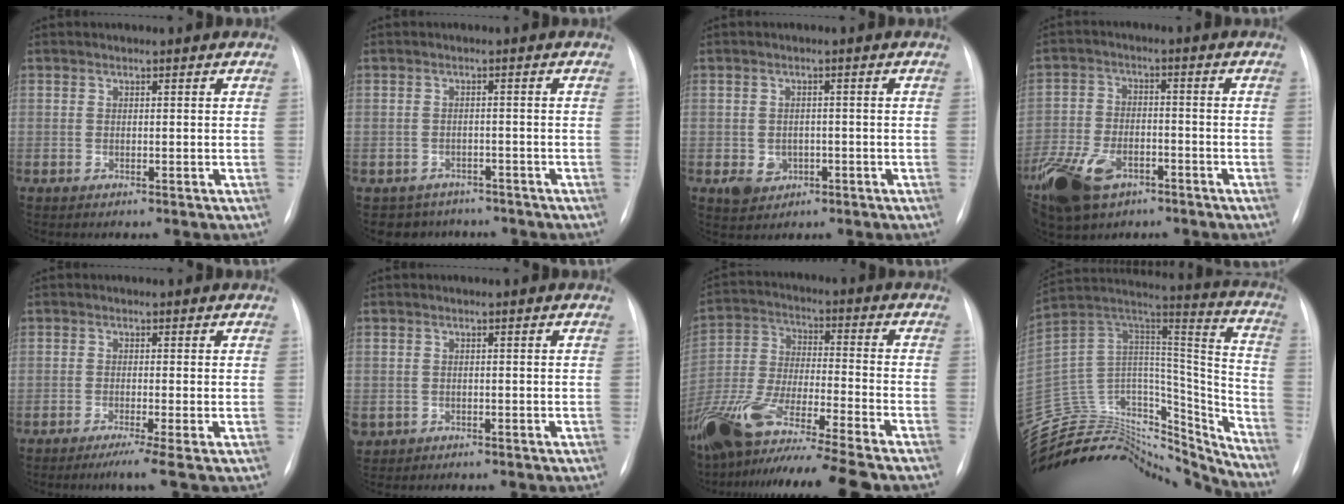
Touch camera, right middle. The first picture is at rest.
{"total": 4.9, "force": [-4.0, 2.9, -0.2], "torque": [0.004, 0.015, -0.052]}
{"total": 3.6, "force": [-1.2, 3.1, 1.4], "torque": [-0.019, 0.003, -0.006]}
{"total": 14.9, "force": [-8.5, 8.5, 8.8], "torque": [-0.212, -0.008, -0.147]}
{"total": 3.4, "force": [-2.1, -0.7, 2.7], "torque": [-0.042, -0.013, -0.039]}
{"total": 2.1, "force": [-0.8, 1.8, 0.6], "torque": [-0.015, 0.000, -0.005]}
{"total": 21.7, "force": [-17.5, 0.1, 12.8], "torque": [-0.262, -0.047, -0.314]}
{"total": 33.3, "force": [-30.8, 9.0, 9.0], "torque": [-0.162, 0.037, -0.467]}